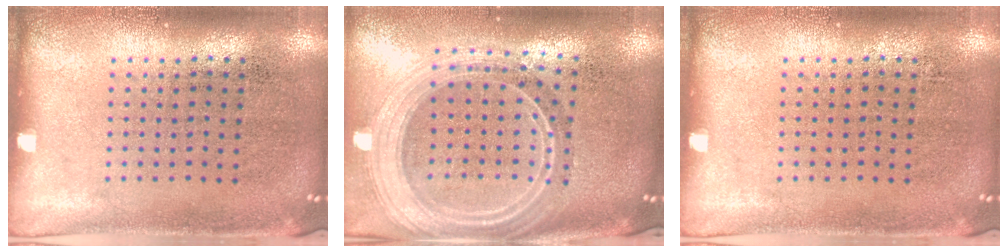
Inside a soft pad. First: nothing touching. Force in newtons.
{"total": 2.7, "press": 2.2, "slide": 1.4}
{"total": 0.0}